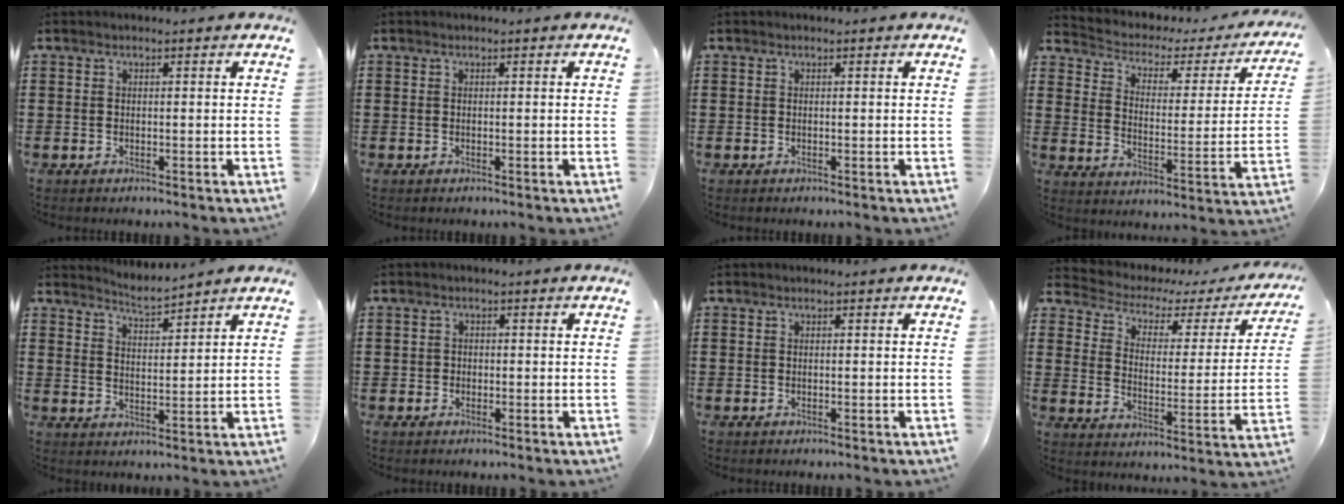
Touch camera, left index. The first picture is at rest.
{"total": 0.0}
{"total": 0.0}
{"total": 2.5, "force": [1.4, 1.7, 1.1], "torque": [-0.037, -0.014, 0.013]}
{"total": 3.2, "force": [3.2, -0.4, 0.2], "torque": [-0.015, -0.016, 0.057]}
{"total": 0.8, "force": [-0.1, 0.8, 0.2], "torque": [-0.007, 0.004, -0.004]}
{"total": 0.0}
{"total": 2.8, "force": [1.6, 1.7, 1.5], "torque": [-0.046, -0.013, 0.015]}